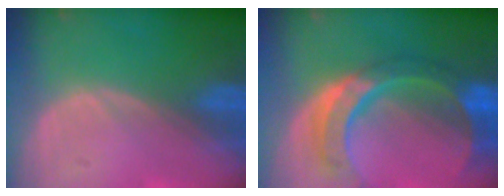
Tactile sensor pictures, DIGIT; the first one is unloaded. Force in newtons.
{"total": 11.1, "press": 9.3, "slide": 6.0}